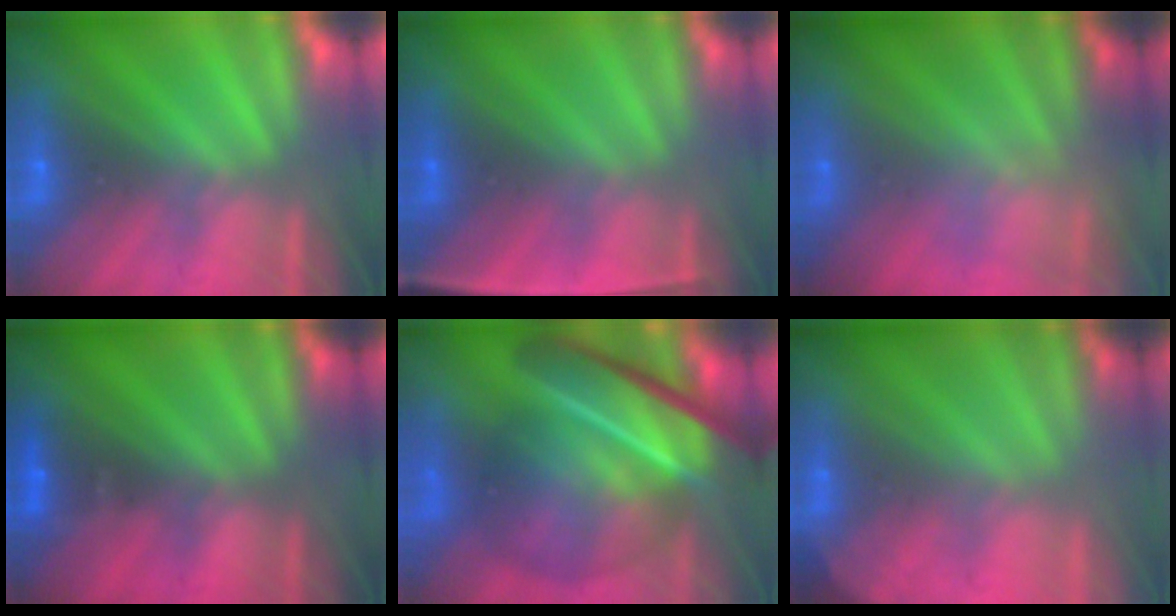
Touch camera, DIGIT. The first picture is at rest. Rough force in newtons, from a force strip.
{"total": 2.5}
{"total": 2.3}
{"total": 3.3}
{"total": 5.8}
{"total": 1.9}